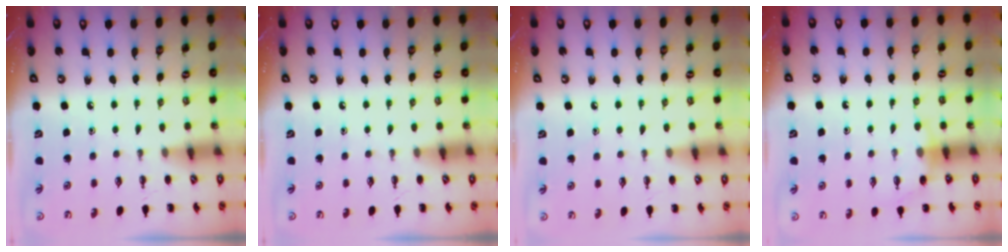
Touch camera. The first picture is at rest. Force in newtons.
{"total": 0.0}
{"total": 4.3, "press": 4.2, "slide": 1.1}
{"total": 5.9, "press": 5.7, "slide": 1.5}